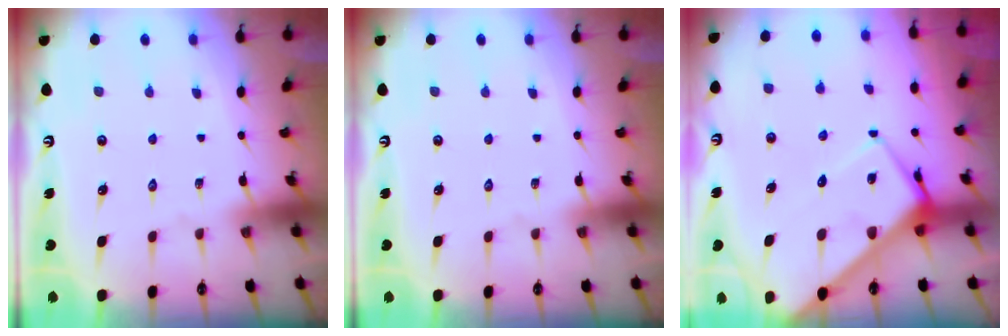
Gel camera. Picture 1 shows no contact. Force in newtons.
{"total": 0.0}
{"total": 9.7, "press": 9.7, "slide": 0.8}